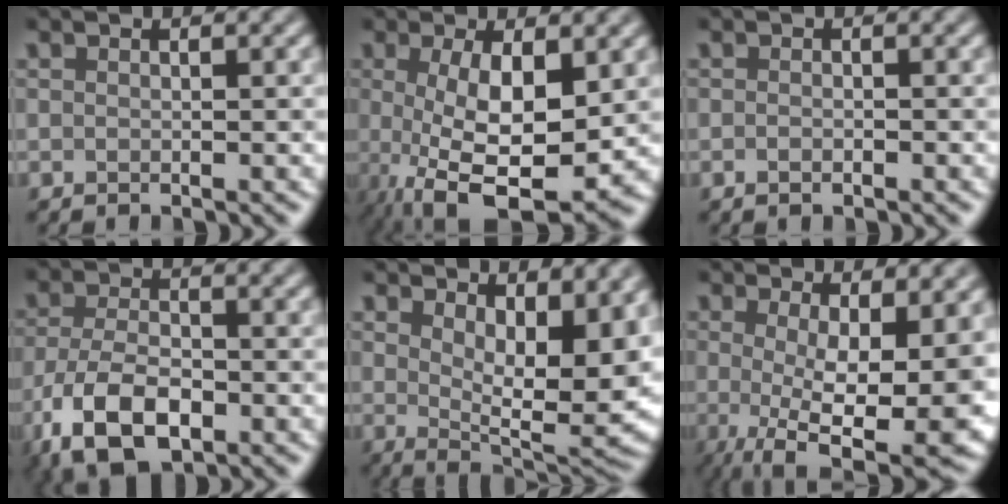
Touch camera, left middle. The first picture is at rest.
{"total": 8.2, "force": [-0.7, 3.1, 7.5], "torque": [-0.143, -0.013, -0.006]}
{"total": 0.7, "force": [-0.3, 0.3, 0.6], "torque": [-0.009, -0.001, -0.005]}
{"total": 7.0, "force": [-3.6, 3.4, 5.0], "torque": [-0.105, -0.009, -0.071]}
{"total": 11.2, "force": [2.8, 4.7, 9.8], "torque": [-0.129, -0.021, 0.055]}
{"total": 11.4, "force": [-0.5, 4.0, 10.7], "torque": [-0.154, -0.010, -0.001]}